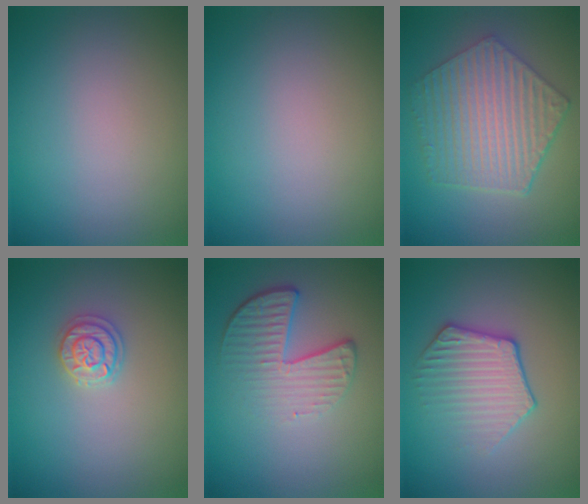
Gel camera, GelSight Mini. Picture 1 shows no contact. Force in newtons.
{"total": 0.0}
{"total": 6.9, "press": 5.0, "slide": 4.8}
{"total": 2.1, "press": 2.1, "slide": 0.5}
{"total": 4.4, "press": 2.9, "slide": 3.3}
{"total": 3.4, "press": 3.1, "slide": 1.4}